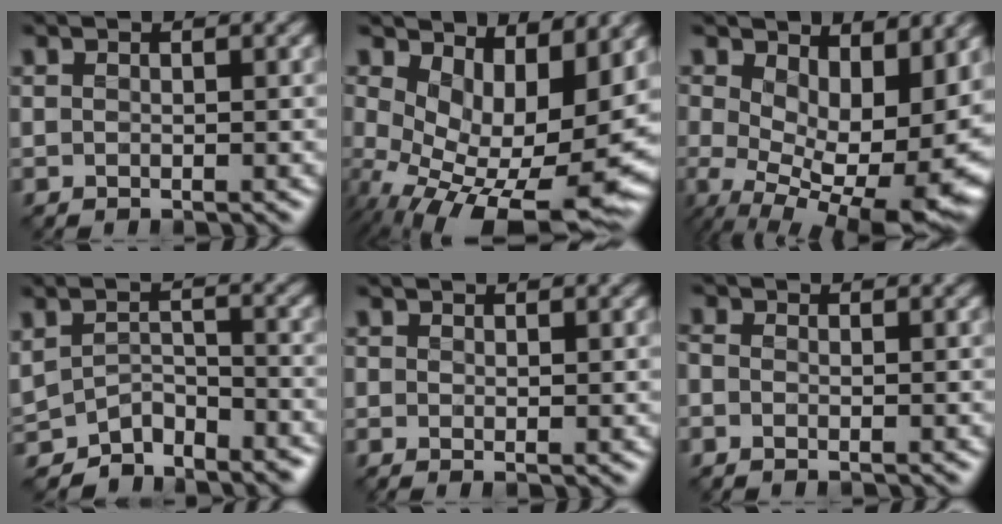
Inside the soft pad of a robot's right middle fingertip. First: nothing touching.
{"total": 13.0, "force": [-0.6, 6.9, 11.0], "torque": [-0.154, -0.031, 0.012]}
{"total": 13.0, "force": [0.2, 6.8, 11.0], "torque": [-0.132, -0.027, 0.031]}
{"total": 4.7, "force": [-4.5, 1.4, 0.4], "torque": [0.000, -0.010, -0.081]}
{"total": 0.0}
{"total": 1.2, "force": [-0.9, 0.7, 0.3], "torque": [-0.009, 0.005, -0.029]}